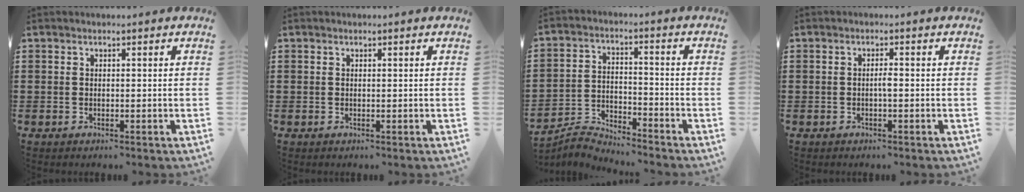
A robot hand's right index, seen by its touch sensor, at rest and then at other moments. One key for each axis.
{"total": 0.0}
{"total": 4.2, "fx": -4.2, "fy": 0.3, "fz": 0.0, "tx": -0.009, "ty": 0.008, "tz": -0.090}
{"total": 1.4, "fx": -0.3, "fy": 0.2, "fz": 1.3, "tx": -0.027, "ty": -0.001, "tz": -0.006}